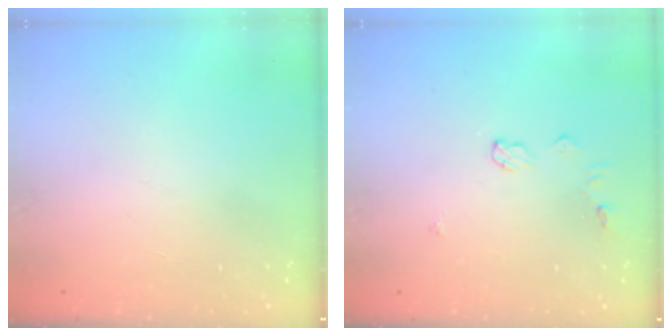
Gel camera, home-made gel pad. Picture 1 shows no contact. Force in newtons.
{"total": 5.6, "press": 5.5, "slide": 0.6}